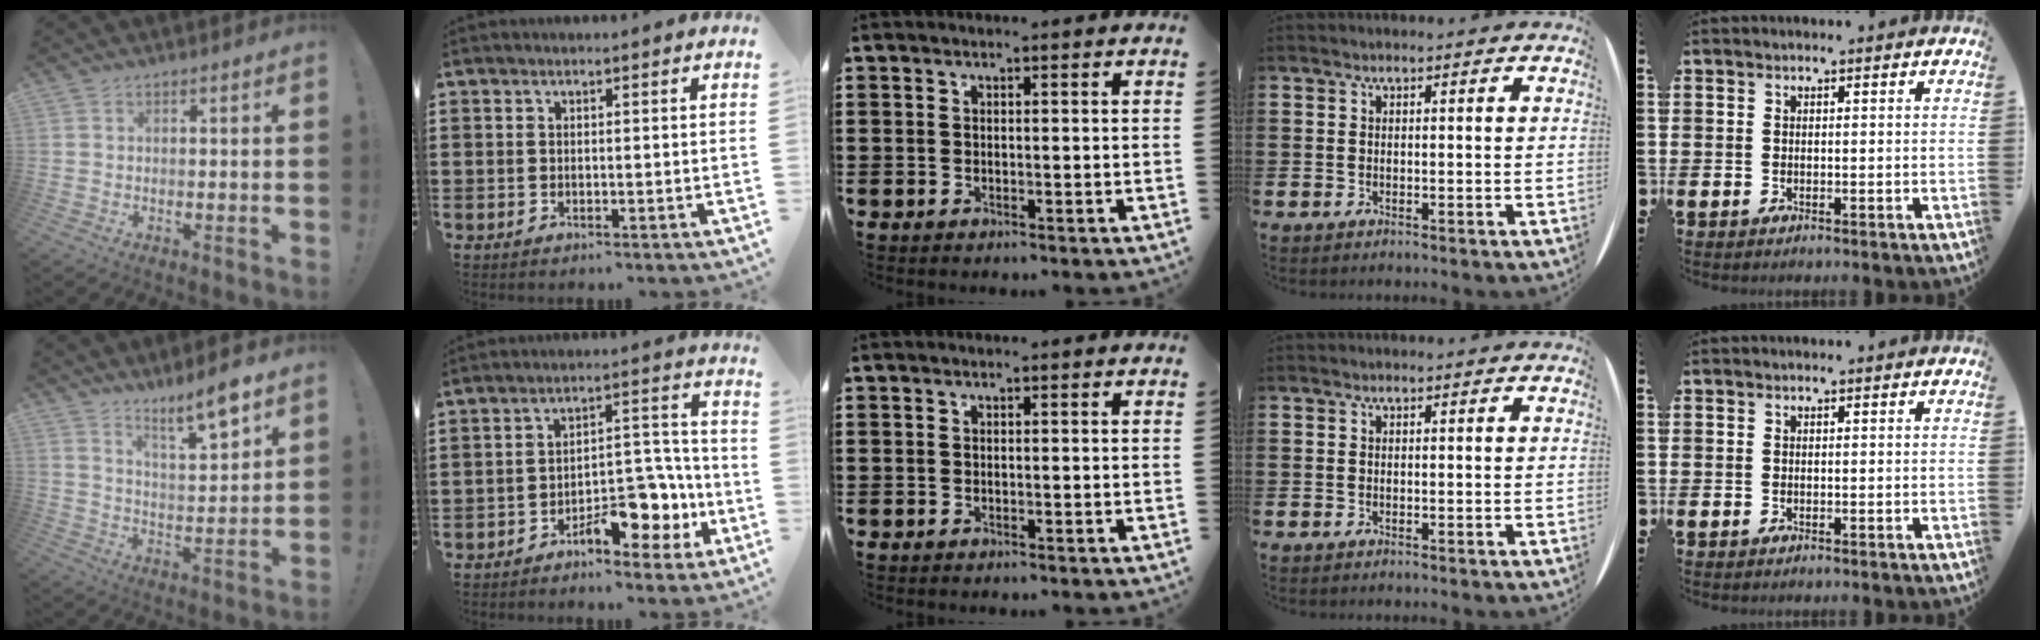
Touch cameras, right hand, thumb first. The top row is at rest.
{"thumb": {"total": 9.9, "force": [7.8, 1.2, 6.0], "torque": [-0.088, -0.058, 0.126]}, "index": {"total": 9.1, "force": [-5.5, 4.4, 5.7], "torque": [-0.059, 0.016, -0.098]}}